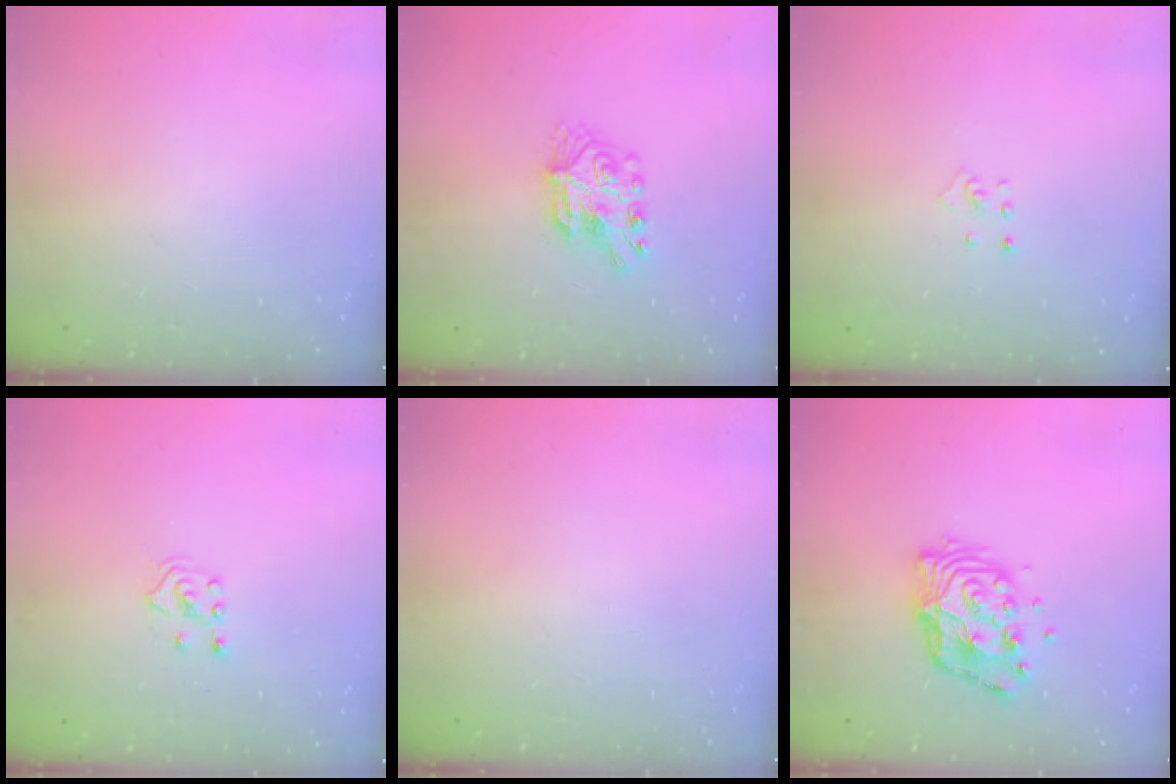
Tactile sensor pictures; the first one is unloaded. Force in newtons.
{"total": 7.7, "press": 7.6, "slide": 0.7}
{"total": 2.9, "press": 2.9, "slide": 0.3}
{"total": 3.1, "press": 3.0, "slide": 0.8}
{"total": 0.0}
{"total": 12.3, "press": 12.3, "slide": 1.1}